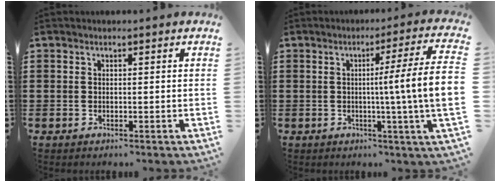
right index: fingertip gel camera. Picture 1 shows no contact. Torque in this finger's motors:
{"motor_torque": [1.62, -0.52, 0.57, 0.21]}